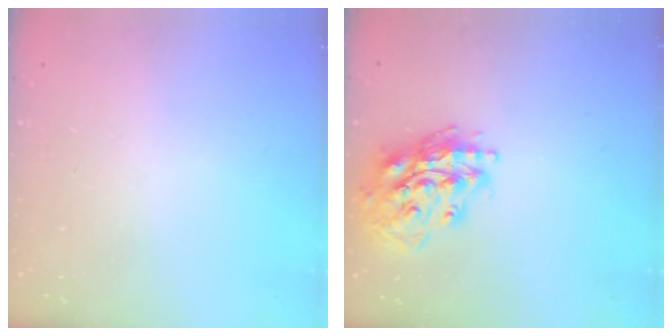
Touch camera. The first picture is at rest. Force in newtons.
{"total": 17.4, "press": 17.1, "slide": 2.7}